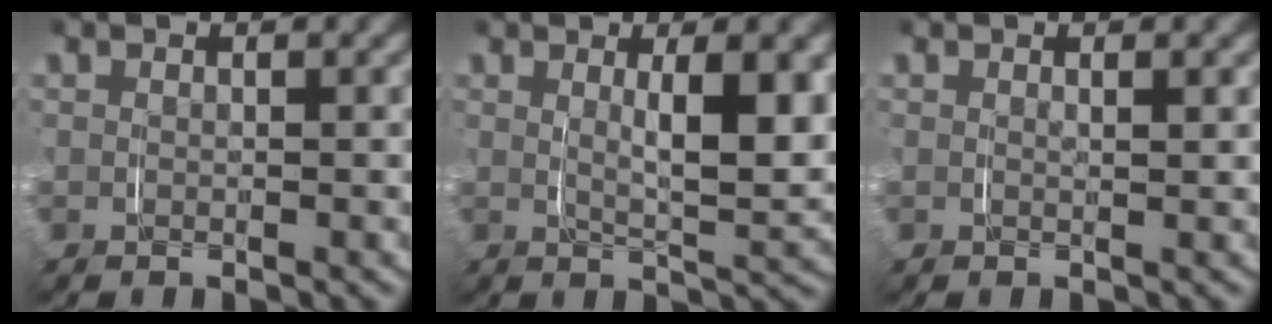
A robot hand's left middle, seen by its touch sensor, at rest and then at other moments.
{"total": 4.4, "force": [1.9, 0.5, 4.0], "torque": [-0.050, 0.006, 0.031]}
{"total": 0.7, "force": [0.5, -0.4, -0.2], "torque": [0.001, 0.000, 0.009]}